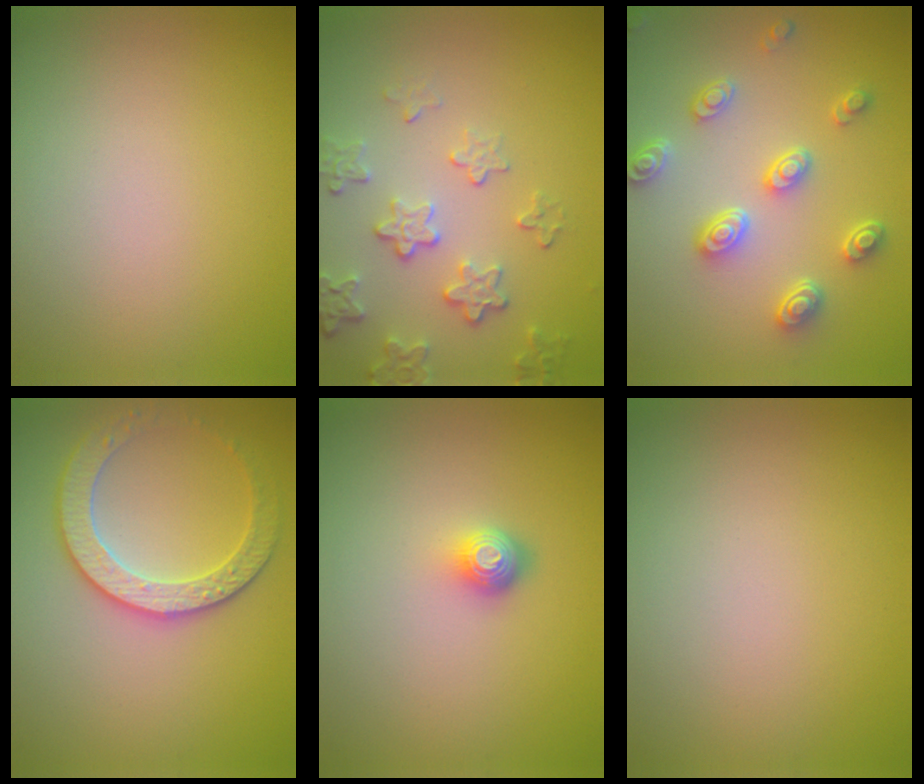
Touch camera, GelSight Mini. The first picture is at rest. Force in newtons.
{"total": 4.1, "press": 3.2, "slide": 2.7}
{"total": 4.5, "press": 3.7, "slide": 2.6}
{"total": 3.6, "press": 3.5, "slide": 0.8}
{"total": 1.9, "press": 1.4, "slide": 1.3}
{"total": 0.0}